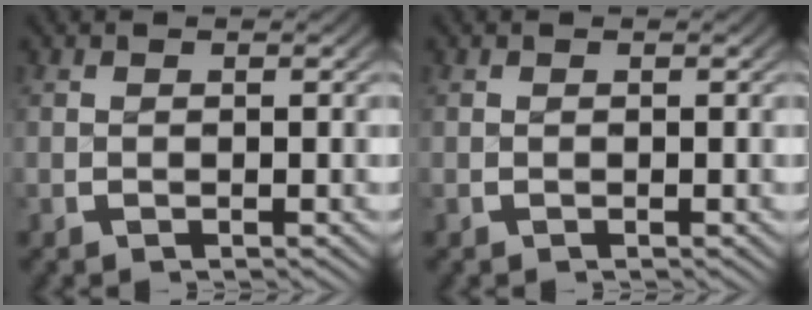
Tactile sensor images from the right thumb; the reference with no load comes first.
{"total": 0.0}